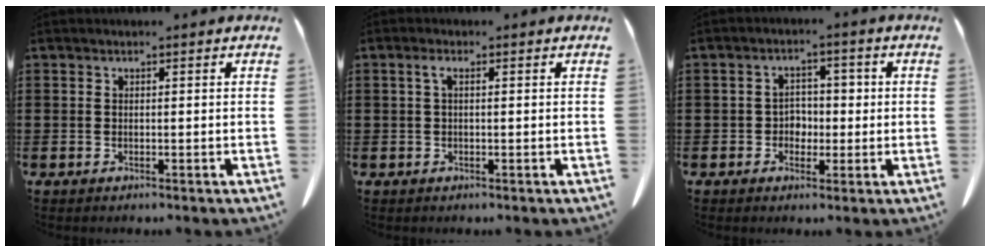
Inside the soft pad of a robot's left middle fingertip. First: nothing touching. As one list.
[{"total": 1.6, "force": [0.2, 0.4, 1.6], "torque": [-0.032, 0.002, 0.002]}, {"total": 3.1, "force": [-0.3, 2.8, 1.4], "torque": [-0.038, 0.011, -0.012]}]